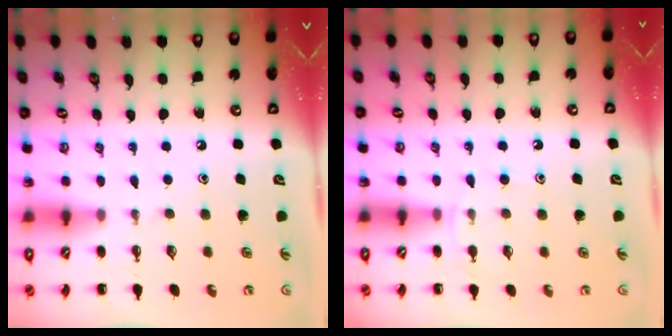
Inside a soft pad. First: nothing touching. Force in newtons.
{"total": 6.3, "press": 6.0, "slide": 1.9}